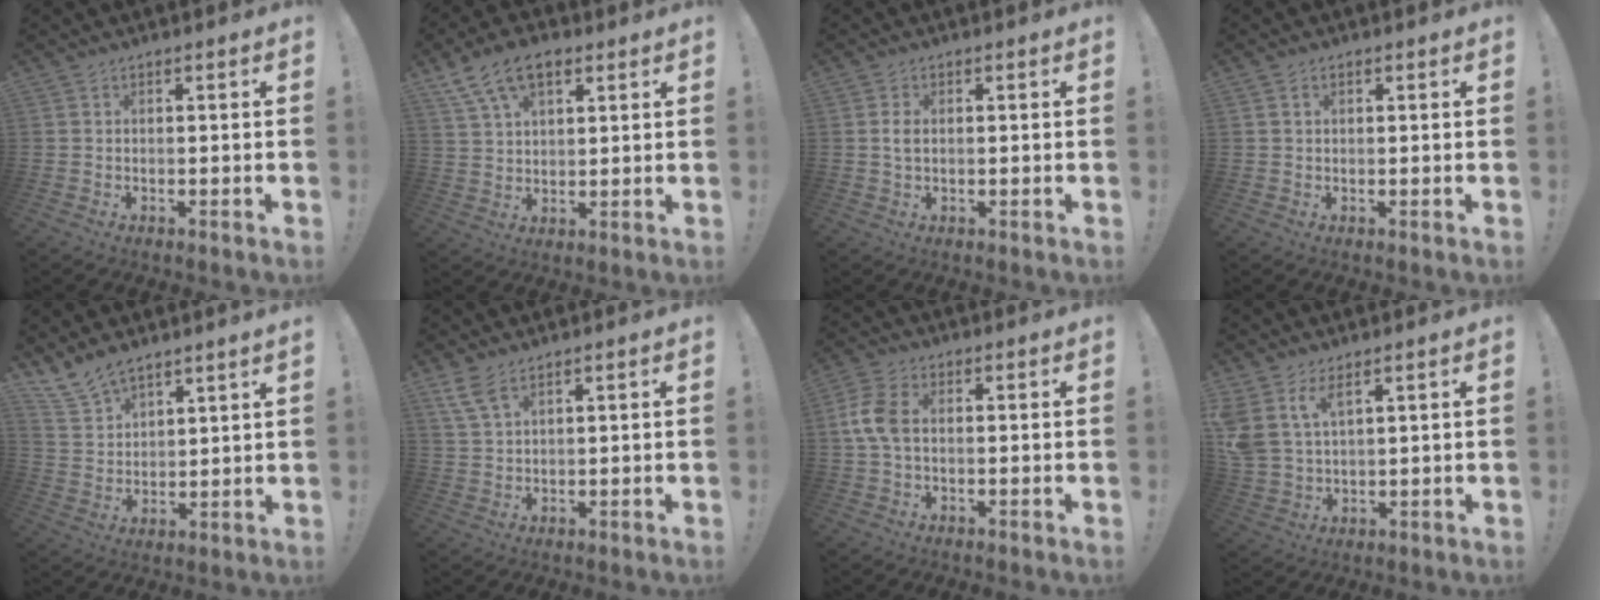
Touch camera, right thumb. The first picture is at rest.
{"total": 11.1, "force": [6.2, 6.3, 6.7], "torque": [-0.121, -0.014, 0.121]}
{"total": 2.5, "force": [0.2, 1.4, 2.1], "torque": [-0.042, -0.001, 0.000]}
{"total": 1.3, "force": [0.6, 0.9, 0.7], "torque": [-0.007, 0.001, 0.009]}
{"total": 8.7, "force": [7.9, 2.7, 2.4], "torque": [-0.056, -0.055, 0.156]}
{"total": 5.5, "force": [3.7, 2.1, 3.5], "torque": [-0.067, -0.014, 0.071]}
{"total": 7.3, "force": [0.0, 4.2, 6.0], "torque": [-0.130, 0.005, 0.004]}
{"total": 7.3, "force": [4.4, 3.4, 4.7], "torque": [-0.103, -0.017, 0.088]}